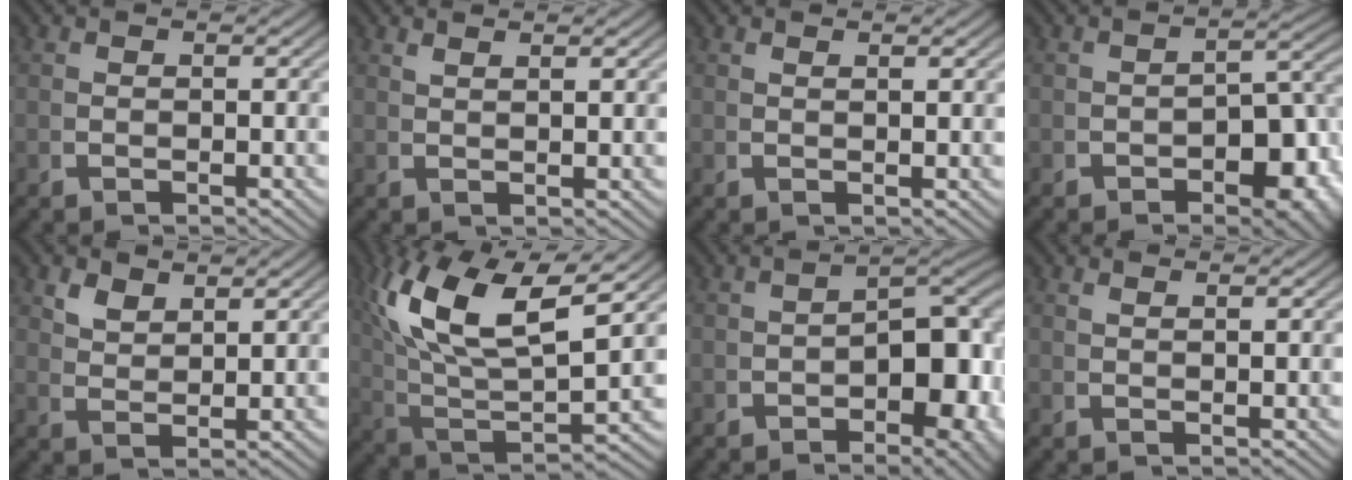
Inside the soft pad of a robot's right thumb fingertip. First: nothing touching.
{"total": 1.6, "force": [1.5, -0.4, 0.6], "torque": [-0.010, 0.005, 0.032]}
{"total": 0.9, "force": [0.7, -0.2, 0.5], "torque": [-0.007, 0.002, 0.016]}
{"total": 5.7, "force": [-1.9, 2.8, 4.5], "torque": [-0.048, -0.011, -0.018]}
{"total": 2.7, "force": [2.5, 0.3, 1.0], "torque": [-0.017, 0.001, 0.058]}
{"total": 13.4, "force": [2.5, 7.9, 10.5], "torque": [-0.226, -0.038, 0.064]}
{"total": 7.8, "force": [-1.3, 4.0, 6.6], "torque": [-0.080, -0.018, -0.010]}
{"total": 1.2, "force": [1.1, -0.3, 0.5], "torque": [-0.008, 0.003, 0.024]}